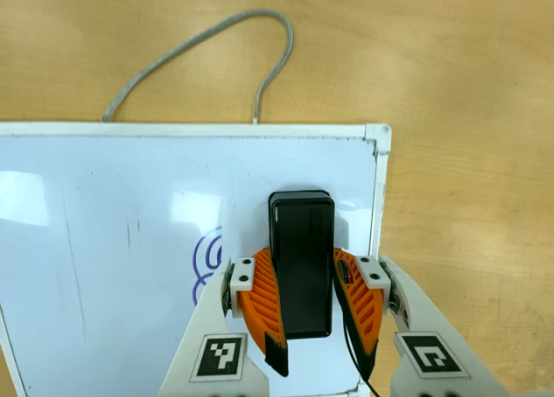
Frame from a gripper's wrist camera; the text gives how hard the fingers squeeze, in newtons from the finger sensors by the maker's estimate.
{"total": 14.3, "left": 13.6, "right": 15.1}